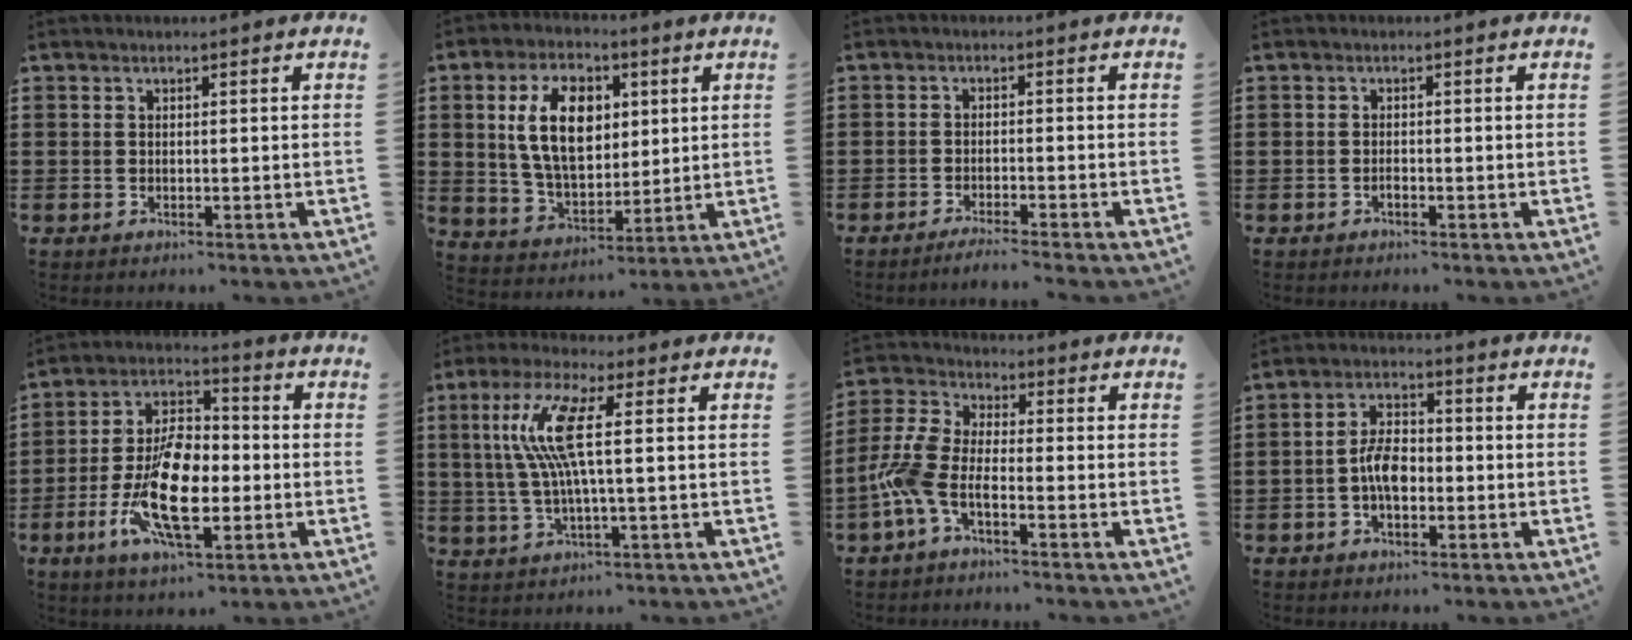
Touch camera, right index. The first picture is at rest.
{"total": 11.5, "force": [2.8, 6.9, 8.8], "torque": [-0.193, 0.012, 0.047]}
{"total": 2.1, "force": [-1.9, -0.4, 0.6], "torque": [-0.009, 0.000, -0.037]}
{"total": 0.8, "force": [-0.6, 0.2, 0.4], "torque": [-0.011, -0.003, -0.010]}
{"total": 12.5, "force": [-3.3, 6.4, 10.2], "torque": [-0.217, 0.004, -0.059]}
{"total": 9.5, "force": [1.5, 1.0, 9.3], "torque": [-0.213, -0.015, 0.010]}
{"total": 6.9, "force": [-3.4, 2.8, 5.3], "torque": [-0.150, -0.015, -0.070]}
{"total": 5.3, "force": [-1.2, 2.8, 4.3], "torque": [-0.090, 0.006, -0.025]}